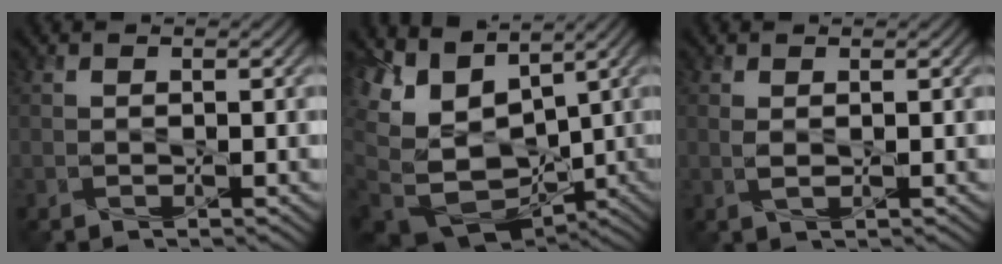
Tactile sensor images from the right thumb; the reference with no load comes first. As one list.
[{"total": 13.3, "force": [0.8, 9.2, 9.6], "torque": [-0.226, -0.018, 0.066]}, {"total": 1.1, "force": [0.3, 0.3, 1.0], "torque": [-0.026, -0.001, 0.007]}]